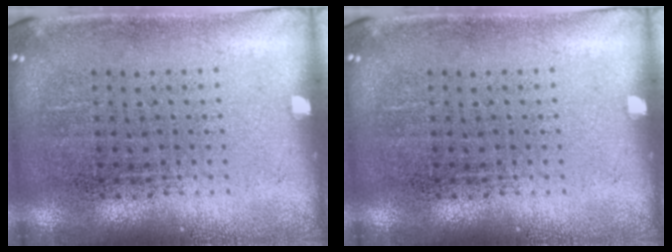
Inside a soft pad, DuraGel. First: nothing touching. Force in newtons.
{"total": 0.0}